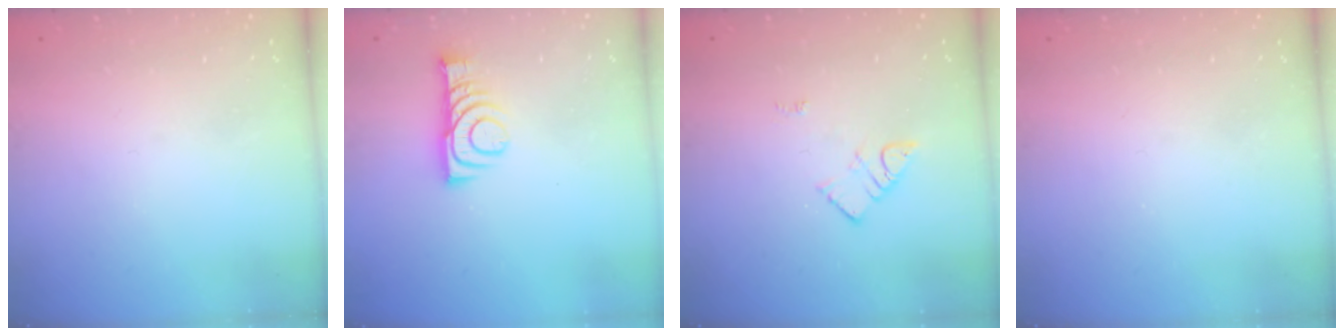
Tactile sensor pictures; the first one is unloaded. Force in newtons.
{"total": 9.4, "press": 9.4, "slide": 0.9}
{"total": 3.6, "press": 3.6, "slide": 0.4}
{"total": 2.2, "press": 2.1, "slide": 0.4}